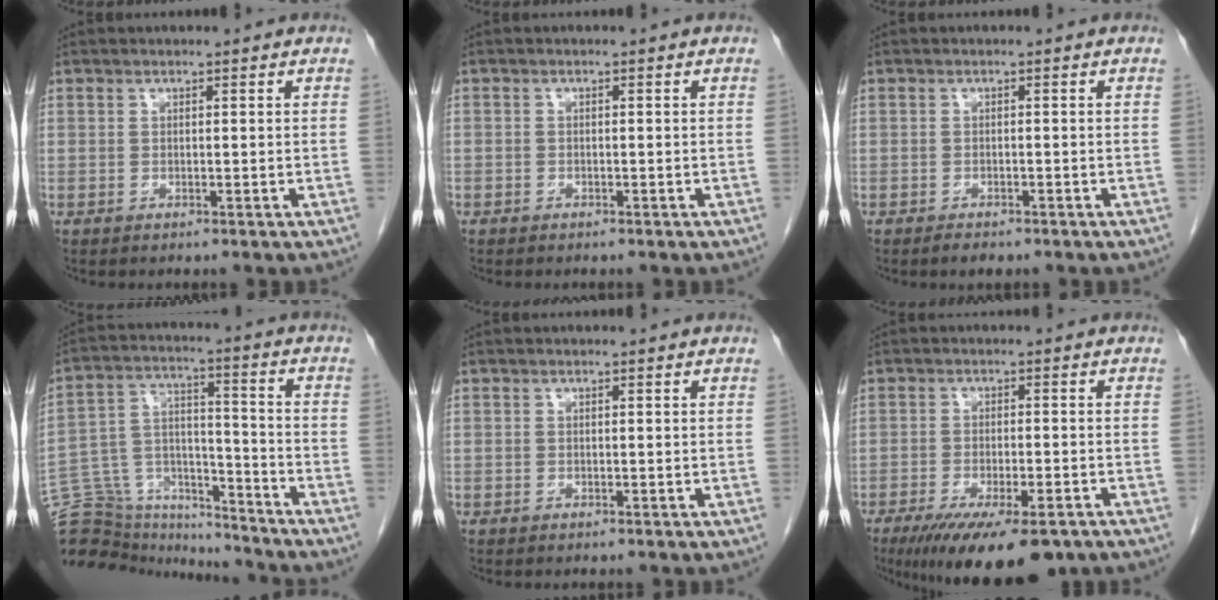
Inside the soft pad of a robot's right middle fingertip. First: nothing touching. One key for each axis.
{"total": 1.1, "fx": -0.7, "fy": 0.9, "fz": 0.0, "tx": -0.010, "ty": 0.003, "tz": -0.015}
{"total": 1.6, "fx": -1.3, "fy": 0.6, "fz": 0.8, "tx": -0.019, "ty": -0.003, "tz": -0.014}
{"total": 19.3, "fx": -17.6, "fy": 6.5, "fz": 4.6, "tx": -0.120, "ty": 0.047, "tz": -0.281}
{"total": 0.6, "fx": -0.4, "fy": 0.5, "fz": 0.0, "tx": -0.007, "ty": 0.004, "tz": -0.009}
{"total": 14.2, "fx": -10.1, "fy": 3.5, "fz": 9.3, "tx": -0.136, "ty": -0.024, "tz": -0.153}